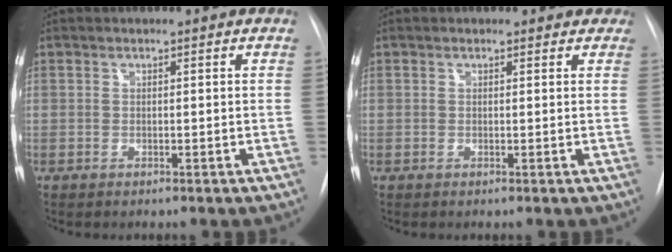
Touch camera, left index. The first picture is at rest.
{"total": 2.7, "force": [2.2, 1.5, 0.3], "torque": [0.008, 0.003, 0.011]}